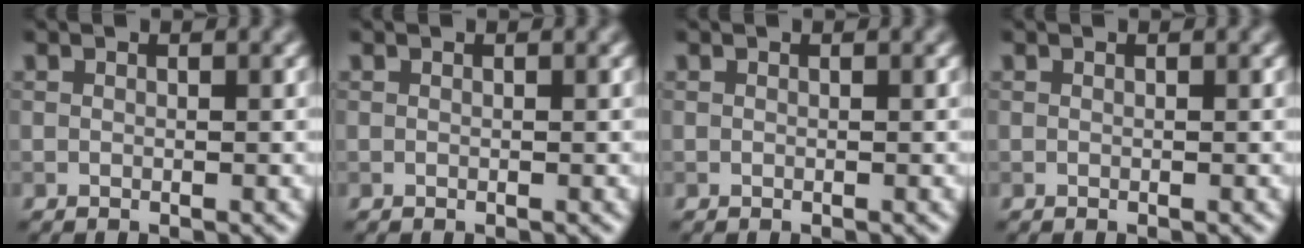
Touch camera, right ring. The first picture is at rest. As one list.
[{"total": 0.0}, {"total": 0.0}, {"total": 0.0}]